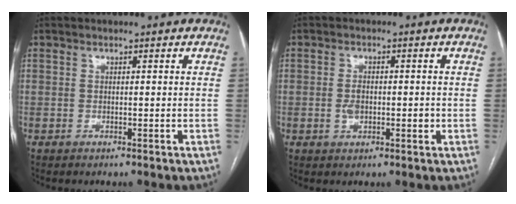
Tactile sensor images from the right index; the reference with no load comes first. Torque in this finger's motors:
{"motor_torque": [0.81, 0.02, 0.26, 0.05]}